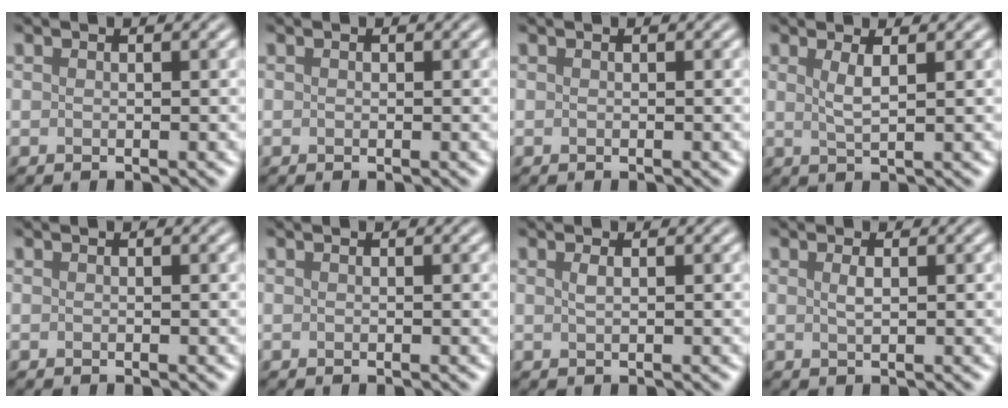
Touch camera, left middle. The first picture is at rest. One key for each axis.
{"total": 0.0}
{"total": 0.0}
{"total": 1.9, "fx": 0.8, "fy": 0.5, "fz": 1.7, "tx": -0.029, "ty": -0.002, "tz": 0.012}
{"total": 0.0}
{"total": 0.0}
{"total": 0.8, "fx": 0.3, "fy": 0.3, "fz": 0.7, "tx": -0.014, "ty": 0.002, "tz": 0.006}
{"total": 1.0, "fx": 0.4, "fy": 0.3, "fz": 0.9, "tx": -0.016, "ty": 0.001, "tz": 0.007}